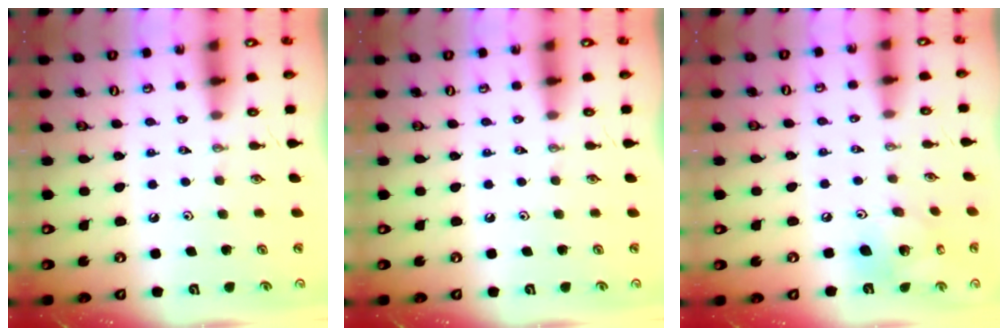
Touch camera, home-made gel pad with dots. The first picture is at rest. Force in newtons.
{"total": 0.0}
{"total": 14.4, "press": 14.1, "slide": 3.3}